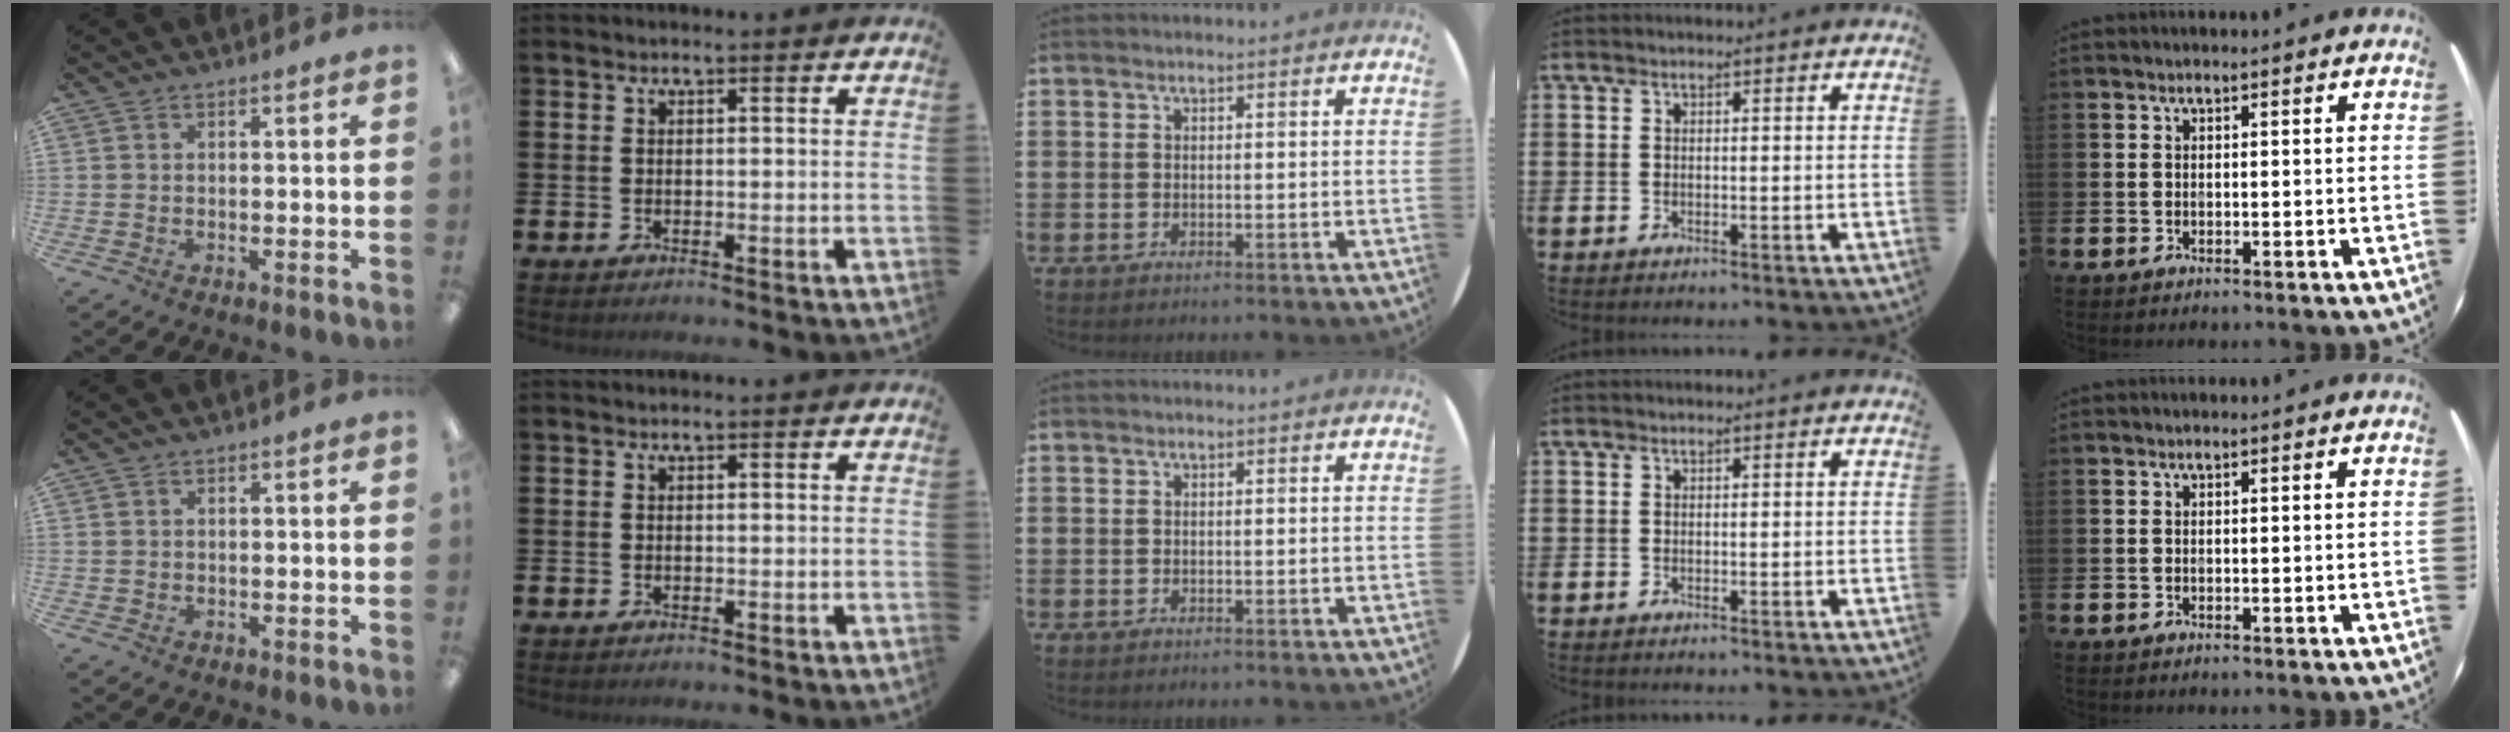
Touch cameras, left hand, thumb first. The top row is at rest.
{"thumb": {"total": 0.9, "force": [0.4, 0.8, 0.0], "torque": [-0.001, 0.004, 0.006]}}